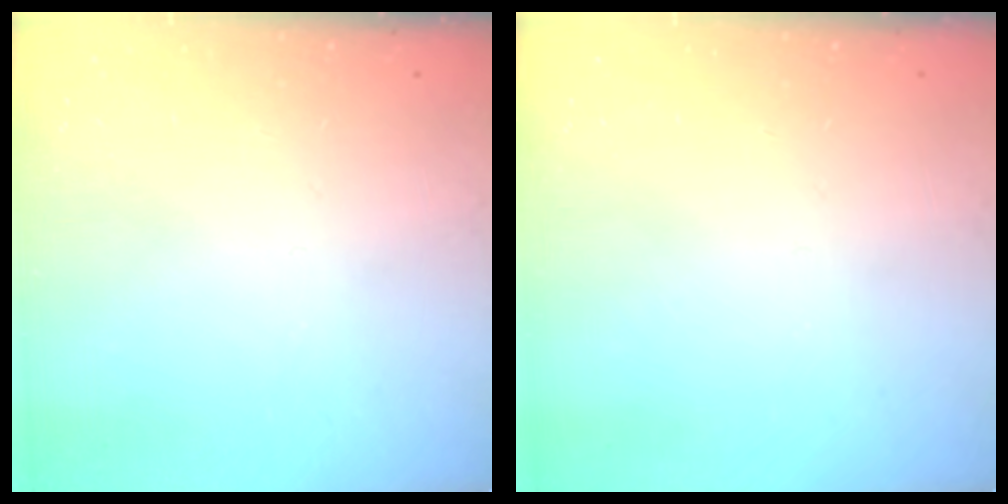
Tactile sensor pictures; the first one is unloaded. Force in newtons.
{"total": 0.0}